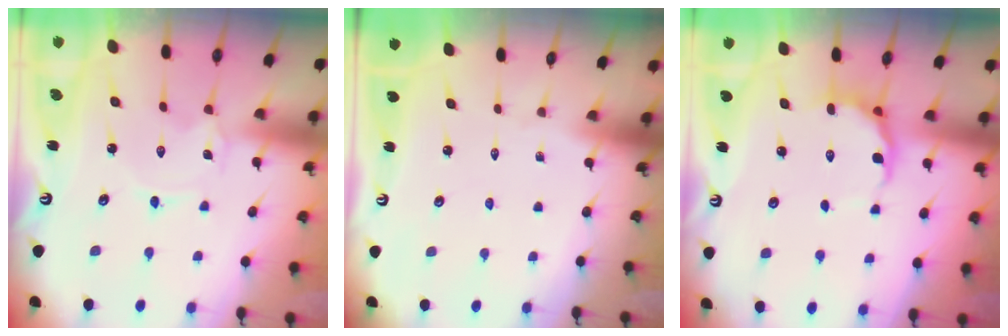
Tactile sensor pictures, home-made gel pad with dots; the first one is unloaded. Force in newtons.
{"total": 0.0}
{"total": 7.6, "press": 7.1, "slide": 2.5}